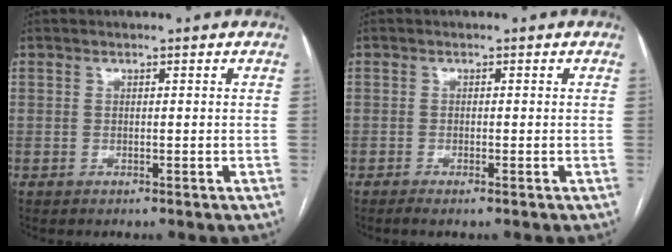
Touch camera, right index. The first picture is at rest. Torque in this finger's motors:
{"motor_torque": [0.17, 0.09, -0.04, 0.01]}